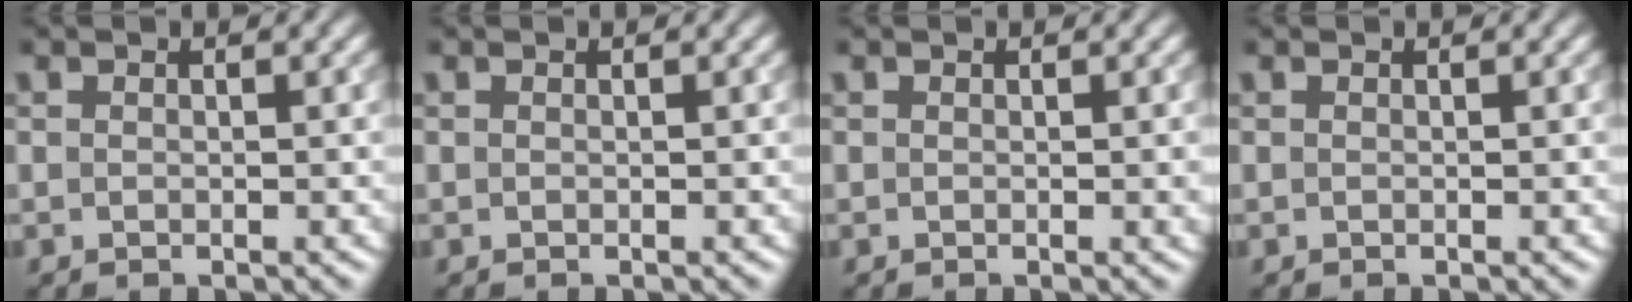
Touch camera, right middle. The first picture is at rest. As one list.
[{"total": 0.0}, {"total": 0.6, "force": [0.1, 0.1, 0.6], "torque": [-0.005, -0.001, 0.000]}, {"total": 0.0}]